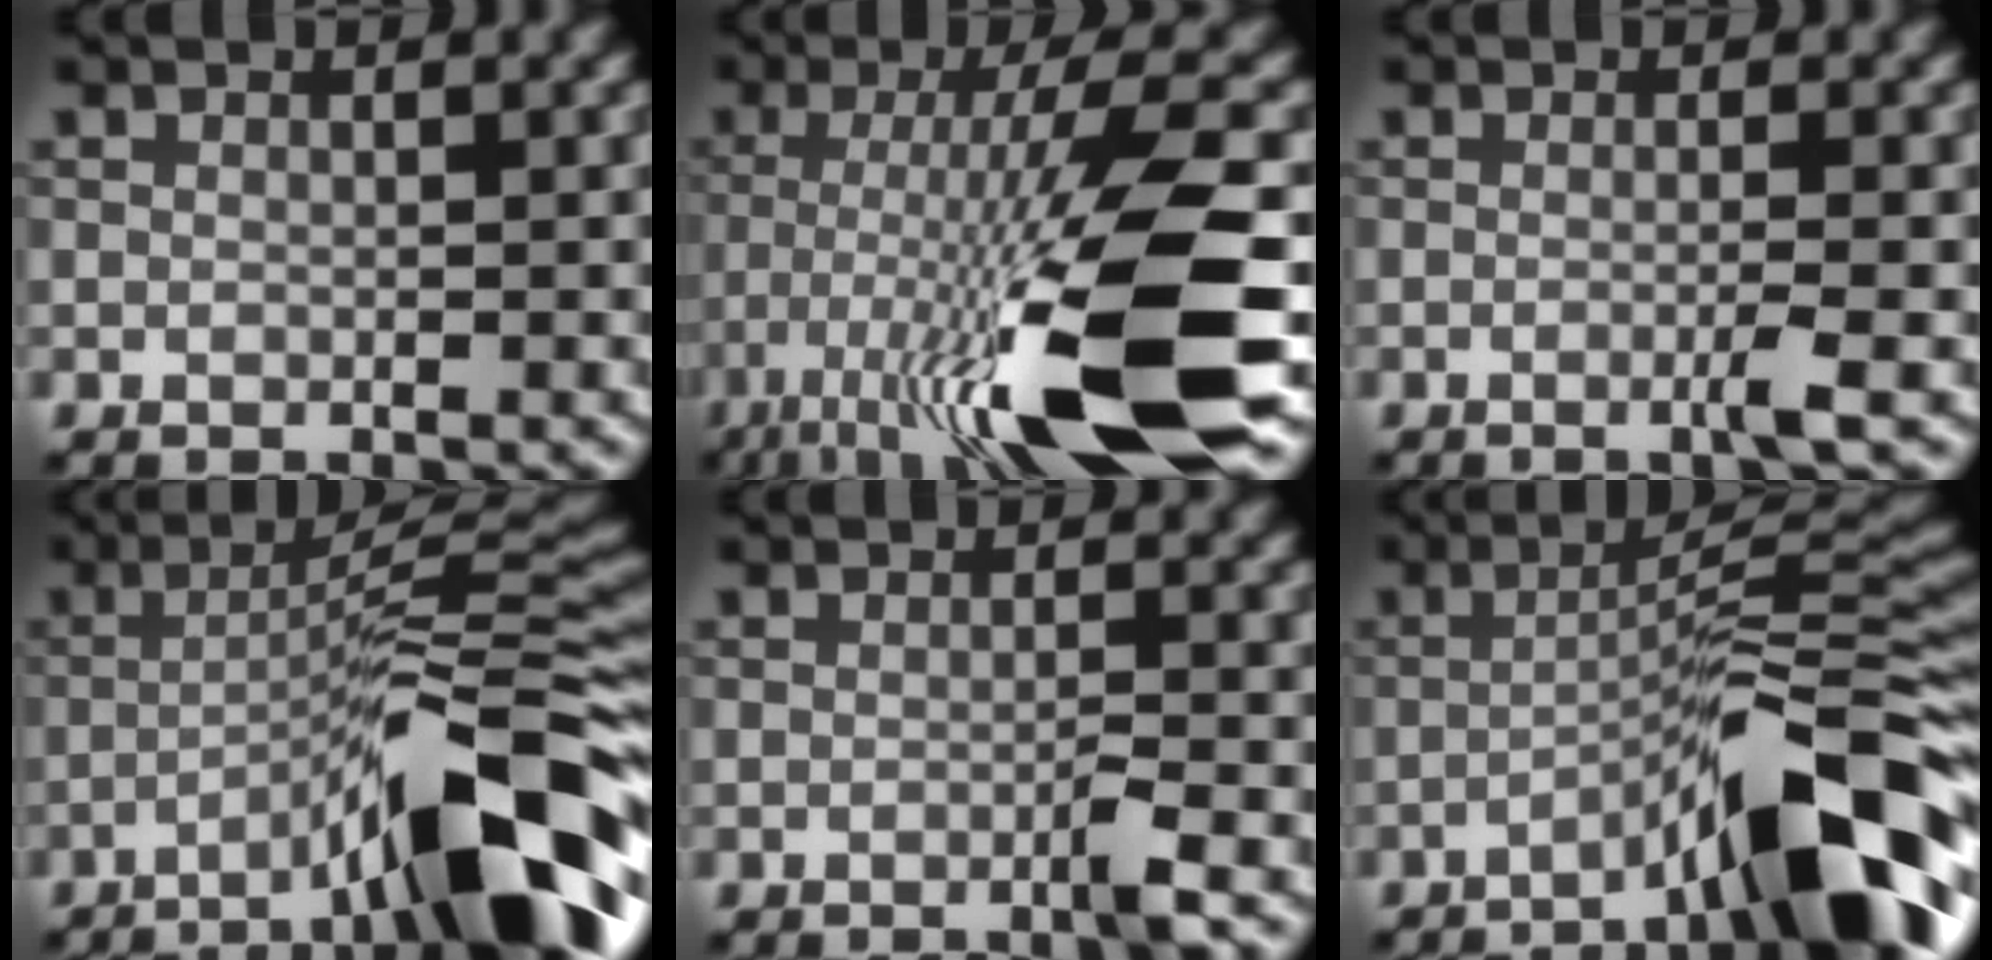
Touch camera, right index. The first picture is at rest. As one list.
[{"total": 14.0, "force": [-6.0, 2.5, 12.4], "torque": [-0.216, 0.001, -0.097]}, {"total": 2.0, "force": [-0.6, 0.2, 1.9], "torque": [-0.030, -0.002, -0.018]}, {"total": 13.4, "force": [-6.4, 2.5, 11.5], "torque": [-0.162, 0.018, -0.099]}, {"total": 1.8, "force": [-0.8, 0.1, 1.6], "torque": [-0.024, 0.001, -0.020]}, {"total": 11.5, "force": [-6.1, 1.9, 9.6], "torque": [-0.125, 0.023, -0.104]}]